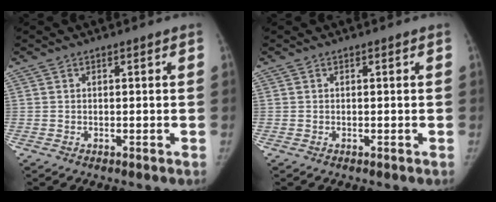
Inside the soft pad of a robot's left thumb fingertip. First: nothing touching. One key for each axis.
{"total": 0.0}